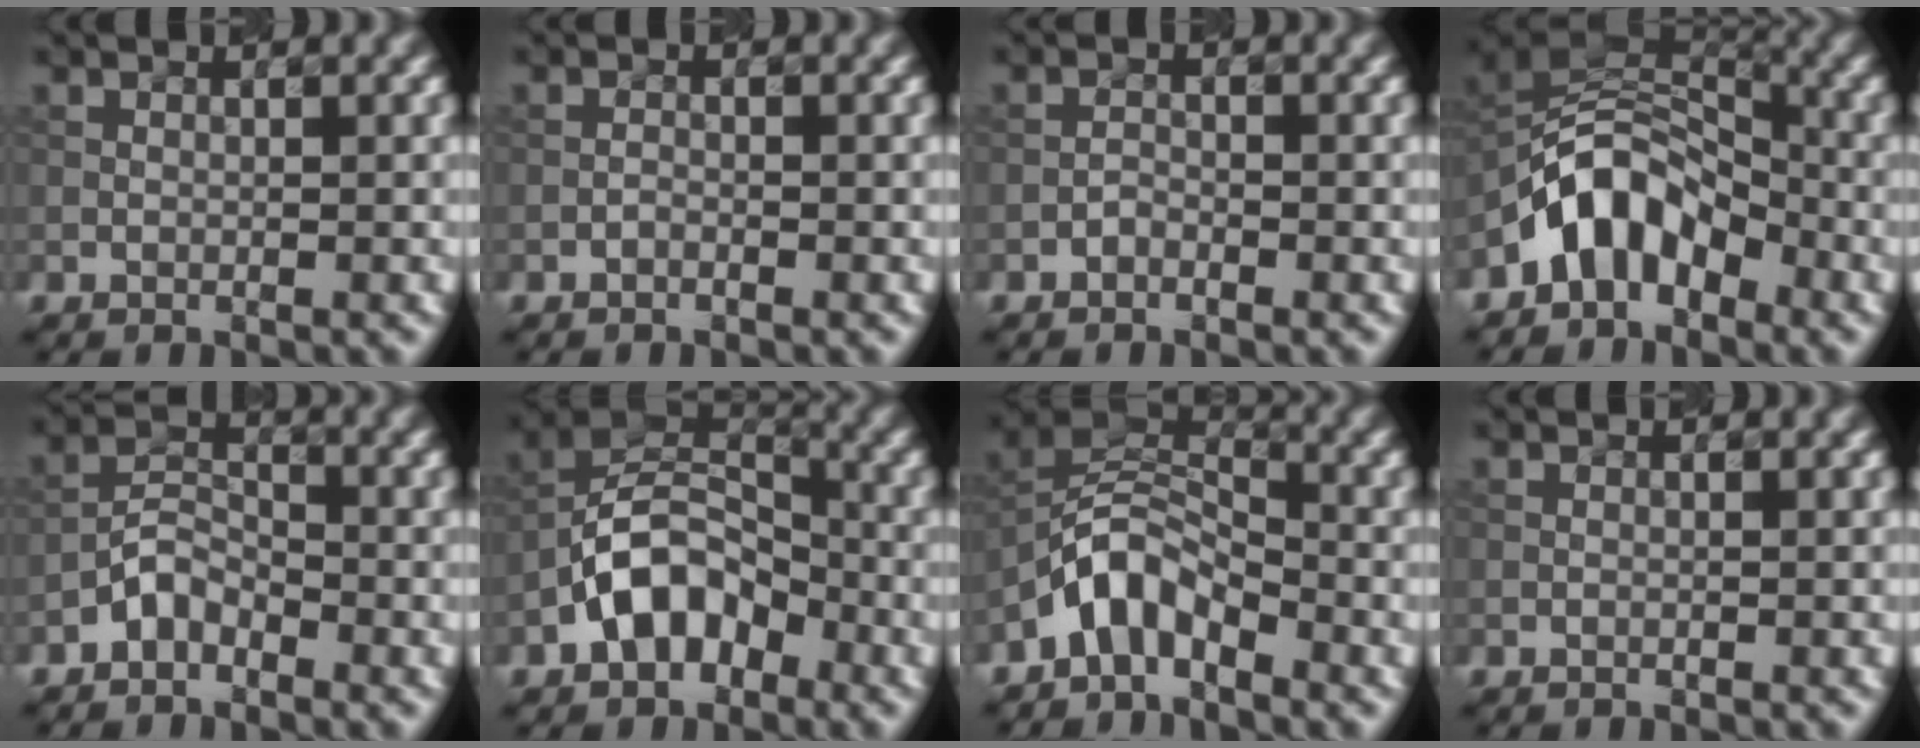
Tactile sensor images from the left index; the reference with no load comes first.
{"total": 0.5, "force": [-0.4, 0.2, 0.3], "torque": [-0.005, 0.001, -0.010]}
{"total": 0.8, "force": [-0.6, 0.4, 0.4], "torque": [-0.007, 0.002, -0.015]}
{"total": 5.9, "force": [-3.4, 3.6, 3.1], "torque": [-0.039, 0.012, -0.077]}
{"total": 2.6, "force": [-1.8, 1.4, 1.3], "torque": [-0.020, 0.014, -0.039]}
{"total": 6.6, "force": [-3.2, 4.1, 4.1], "torque": [-0.064, 0.013, -0.070]}
{"total": 4.5, "force": [-3.1, 2.2, 2.3], "torque": [-0.039, 0.015, -0.070]}
{"total": 0.0}